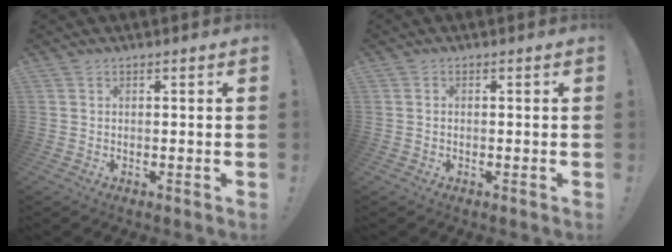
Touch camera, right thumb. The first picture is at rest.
{"total": 0.0}